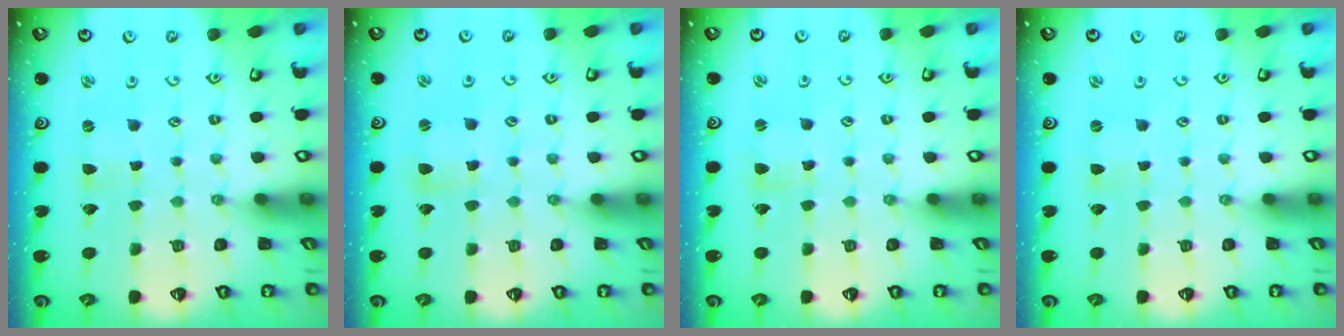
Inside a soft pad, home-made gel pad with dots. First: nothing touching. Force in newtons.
{"total": 2.5, "press": 2.5, "slide": 0.3}
{"total": 2.2, "press": 2.1, "slide": 0.3}
{"total": 0.0}